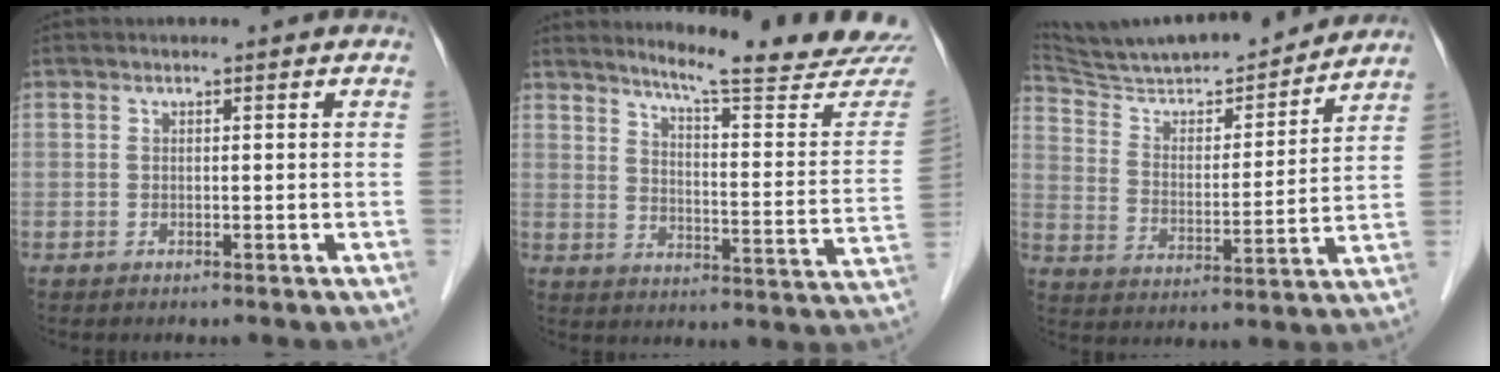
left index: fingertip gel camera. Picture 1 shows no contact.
{"total": 20.2, "force": [19.0, -0.3, 7.0], "torque": [-0.101, -0.107, 0.231]}
{"total": 19.6, "force": [18.1, 2.1, 7.2], "torque": [-0.120, 0.004, 0.285]}